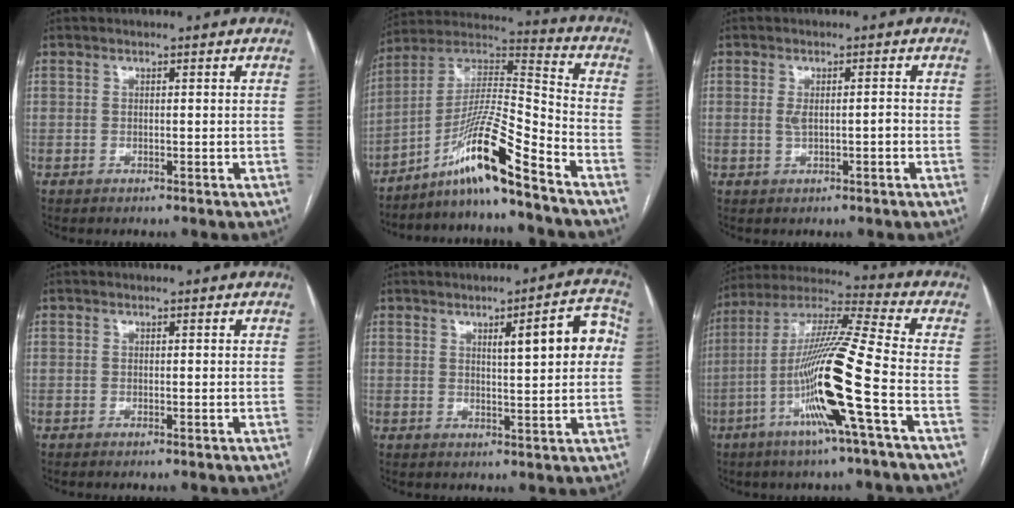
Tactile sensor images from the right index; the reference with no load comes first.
{"total": 13.9, "force": [-9.8, -0.9, 9.9], "torque": [-0.188, 0.008, -0.177]}
{"total": 2.7, "force": [-0.3, 0.9, 2.5], "torque": [-0.049, 0.005, 0.000]}
{"total": 0.0}
{"total": 8.1, "force": [1.9, 1.3, 7.7], "torque": [-0.101, 0.015, 0.023]}
{"total": 17.4, "force": [-5.6, -1.3, 16.4], "torque": [-0.319, -0.010, -0.116]}